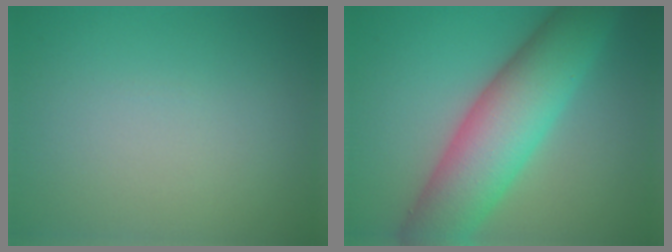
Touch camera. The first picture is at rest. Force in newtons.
{"total": 9.7, "press": 9.7, "slide": 0.1}